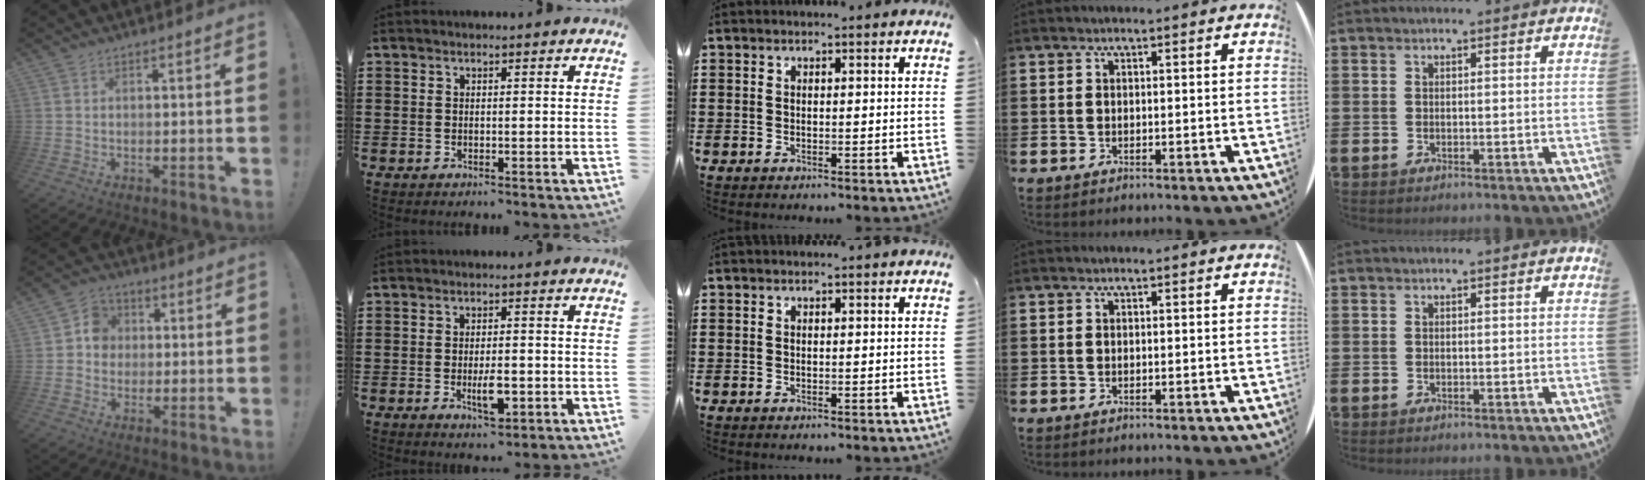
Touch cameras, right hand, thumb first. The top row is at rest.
{"thumb": {"total": 7.2, "force": [0.5, 6.7, 2.4], "torque": [-0.035, 0.007, 0.013]}, "index": {"total": 4.7, "force": [-1.4, 1.8, 4.1], "torque": [-0.074, 0.003, -0.024]}}